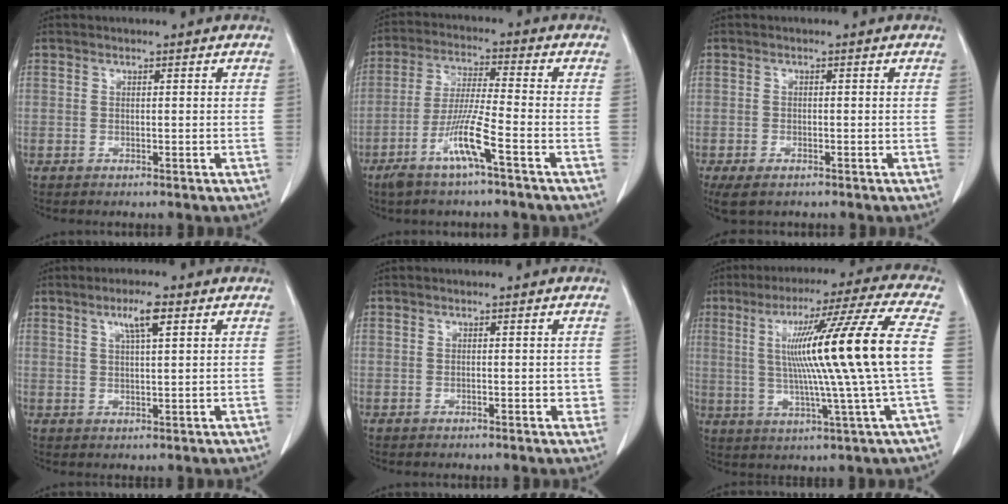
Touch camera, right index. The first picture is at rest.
{"total": 9.5, "force": [-4.8, -0.2, 8.2], "torque": [-0.165, -0.011, -0.095]}
{"total": 5.5, "force": [-3.5, 2.6, 3.4], "torque": [-0.066, -0.011, -0.057]}
{"total": 4.7, "force": [2.3, 0.9, 4.0], "torque": [-0.075, 0.003, 0.043]}
{"total": 2.6, "force": [-0.3, 1.4, 2.1], "torque": [-0.028, 0.004, -0.003]}
{"total": 19.2, "force": [1.6, -2.0, 19.1], "torque": [-0.309, 0.011, 0.016]}